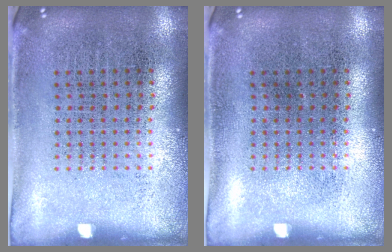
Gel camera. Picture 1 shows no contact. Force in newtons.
{"total": 0.0}